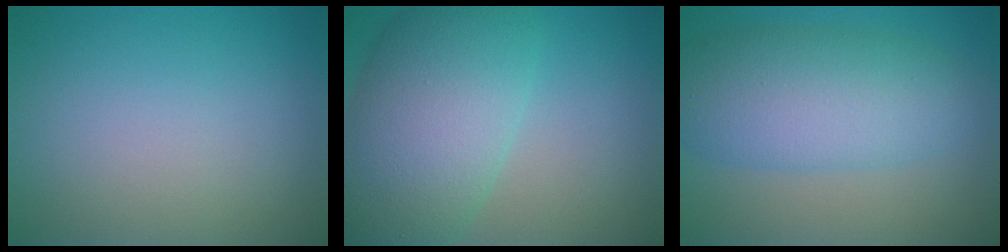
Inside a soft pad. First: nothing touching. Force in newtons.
{"total": 9.9, "press": 9.9, "slide": 0.3}
{"total": 7.2, "press": 7.2, "slide": 0.2}